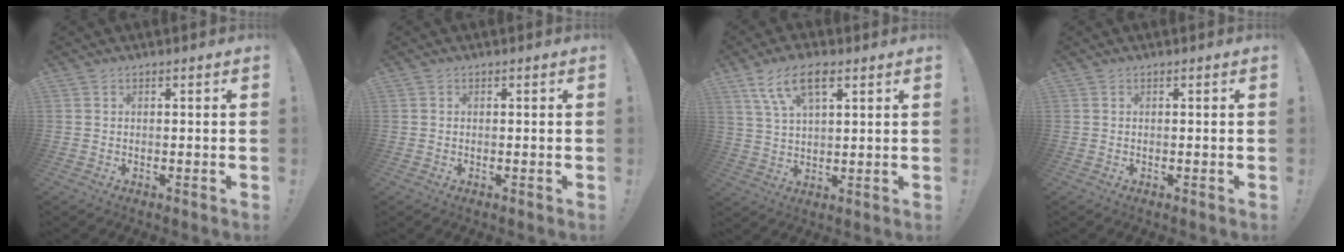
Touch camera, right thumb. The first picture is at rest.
{"total": 0.0}
{"total": 10.6, "force": [5.5, 4.7, 7.7], "torque": [-0.144, -0.004, 0.104]}
{"total": 0.0}